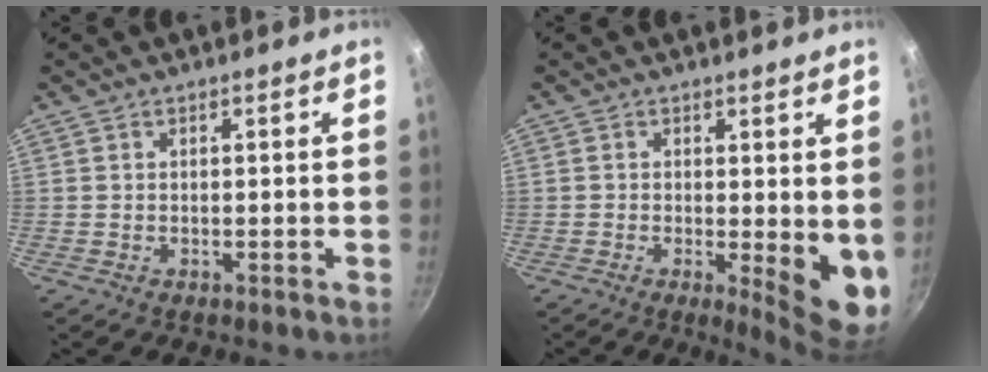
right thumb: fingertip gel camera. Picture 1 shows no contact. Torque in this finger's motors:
{"motor_torque": [1.32, 3.19, 0.64, 0.15, 0.30]}